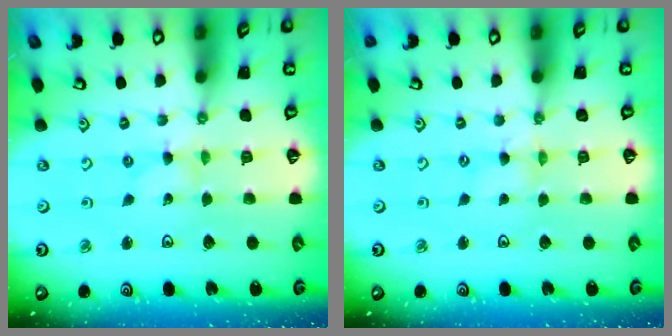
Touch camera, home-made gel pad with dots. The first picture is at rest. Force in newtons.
{"total": 0.0}